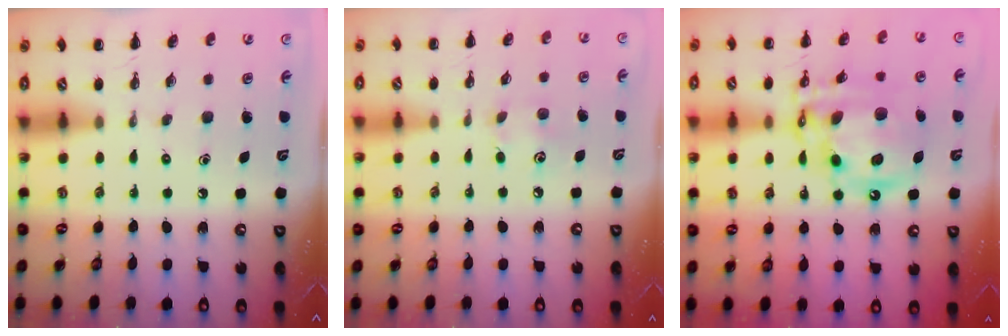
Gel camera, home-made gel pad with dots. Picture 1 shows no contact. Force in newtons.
{"total": 4.0, "press": 3.9, "slide": 0.8}
{"total": 17.3, "press": 16.9, "slide": 3.9}